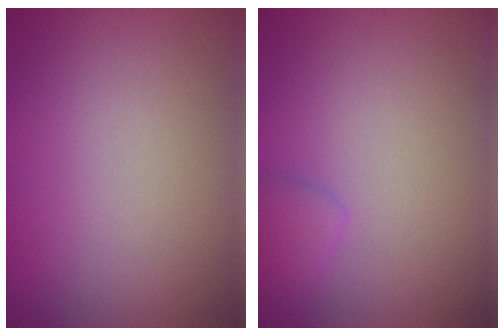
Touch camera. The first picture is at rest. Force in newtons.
{"total": 1.4, "press": 1.4, "slide": 0.1}